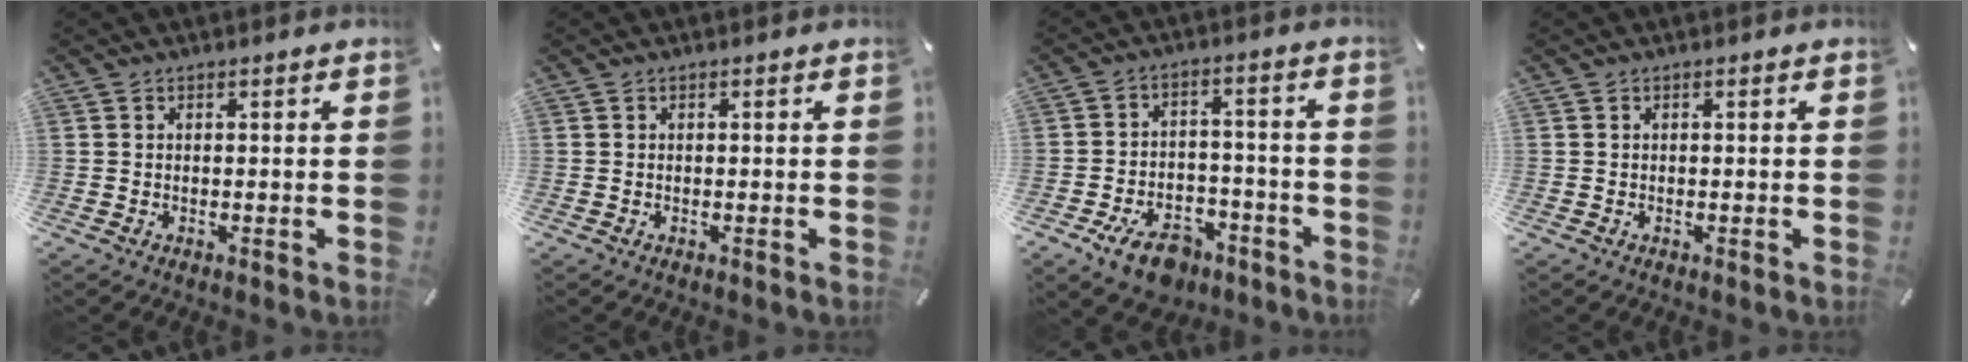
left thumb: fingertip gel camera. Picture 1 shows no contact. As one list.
[{"total": 0.0}, {"total": 10.2, "force": [-6.3, 6.1, 5.3], "torque": [-0.090, 0.047, -0.108]}, {"total": 0.0}]